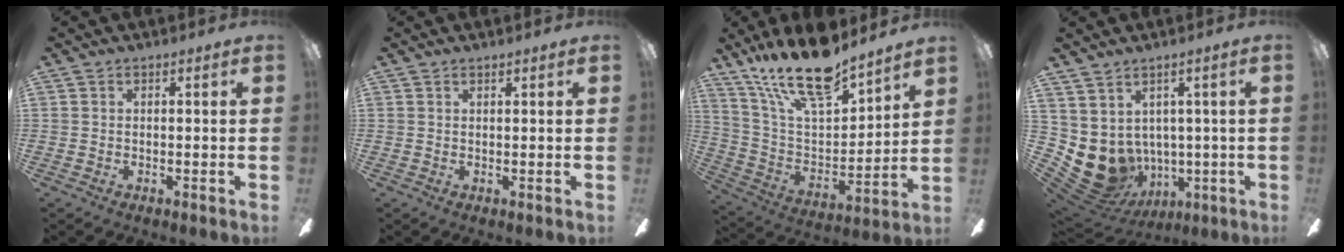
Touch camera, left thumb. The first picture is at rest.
{"total": 0.7, "force": [0.7, 0.0, 0.1], "torque": [-0.002, 0.000, 0.012]}
{"total": 20.0, "force": [15.8, 6.3, 10.6], "torque": [-0.213, -0.095, 0.280]}
{"total": 8.4, "force": [-0.3, 7.7, 3.4], "torque": [-0.103, -0.025, 0.007]}